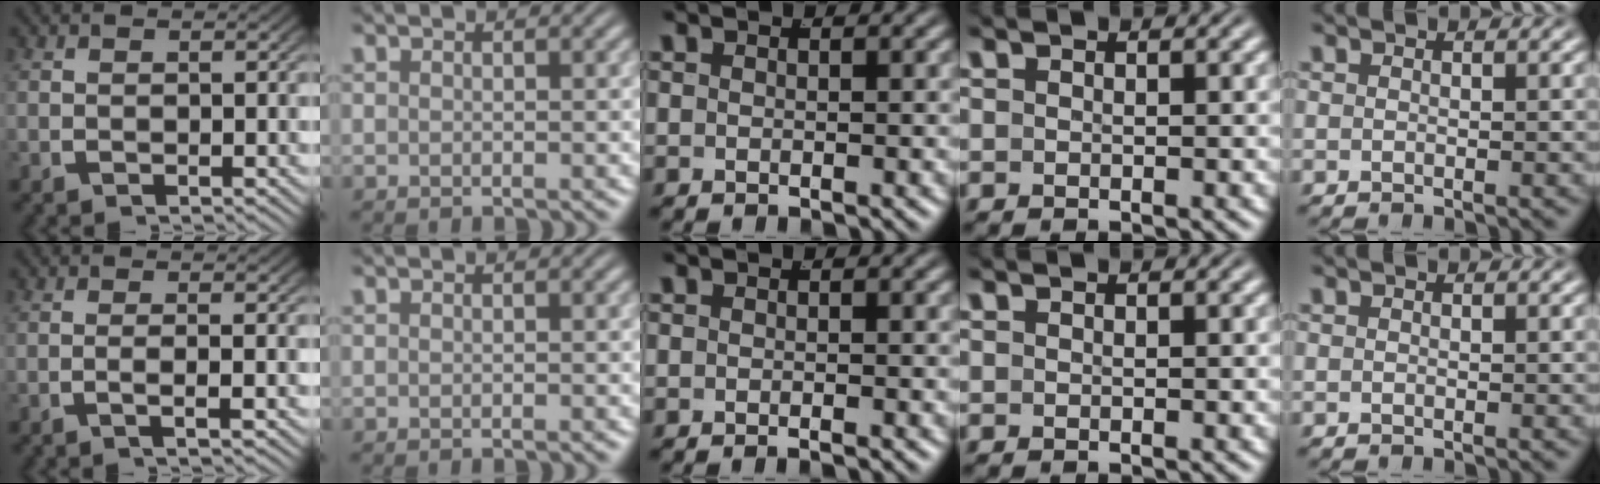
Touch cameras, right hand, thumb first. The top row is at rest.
{"thumb": {"total": 1.7, "force": [-0.4, -0.1, 1.7], "torque": [-0.037, 0.005, -0.009]}, "middle": {"total": 0.6, "force": [-0.5, -0.2, 0.1], "torque": [-0.003, 0.002, -0.010]}}